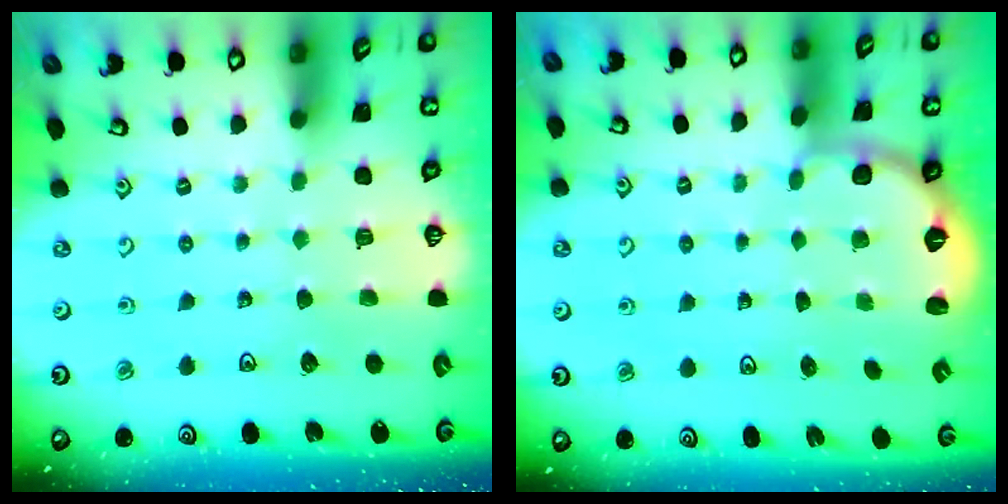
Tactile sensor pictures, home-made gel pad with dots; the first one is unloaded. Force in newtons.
{"total": 2.6, "press": 1.7, "slide": 1.9}